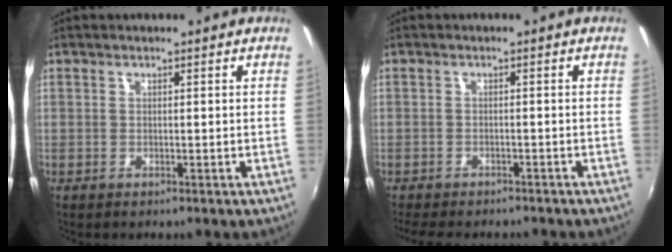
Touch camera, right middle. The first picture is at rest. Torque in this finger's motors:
{"motor_torque": [1.08, -1.06, 0.44, 0.09]}